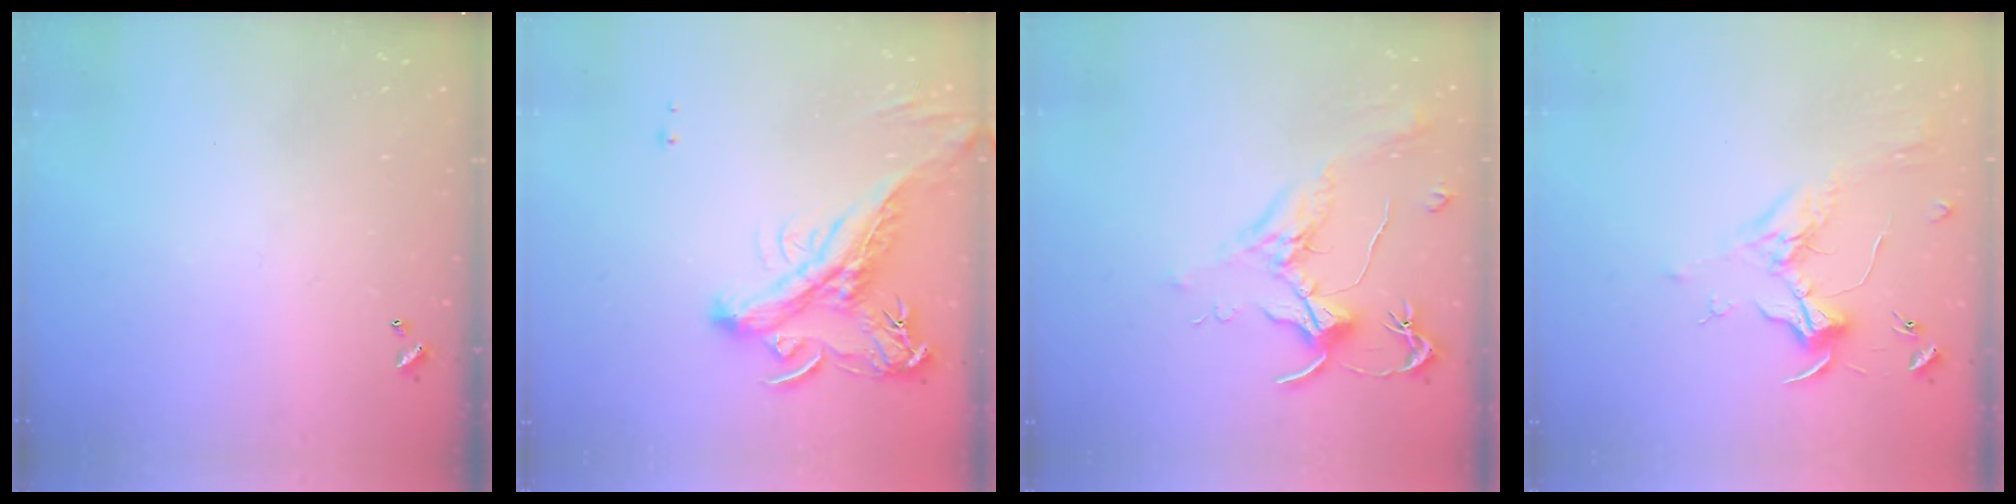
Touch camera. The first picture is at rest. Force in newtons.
{"total": 4.2, "press": 3.8, "slide": 1.6}
{"total": 1.8, "press": 1.7, "slide": 0.8}
{"total": 1.8, "press": 1.7, "slide": 0.8}